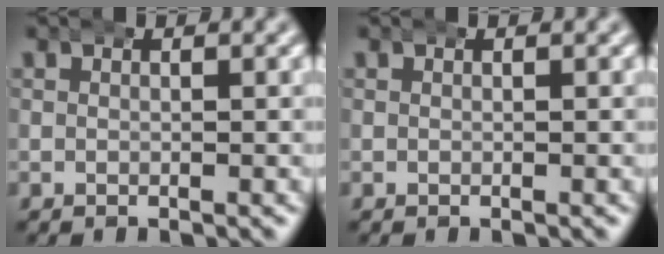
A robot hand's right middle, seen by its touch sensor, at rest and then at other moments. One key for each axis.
{"total": 0.0}